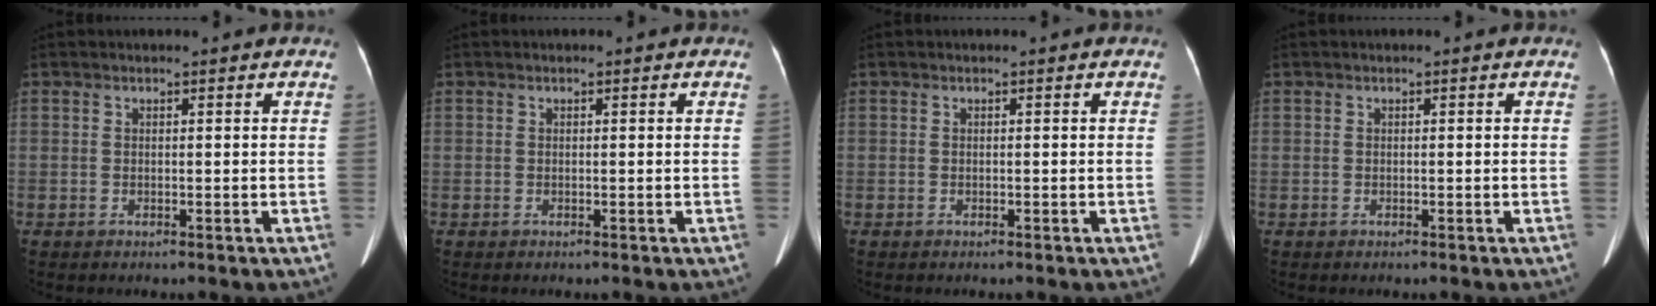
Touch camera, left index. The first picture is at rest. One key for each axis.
{"total": 0.0}
{"total": 0.0}
{"total": 0.0}